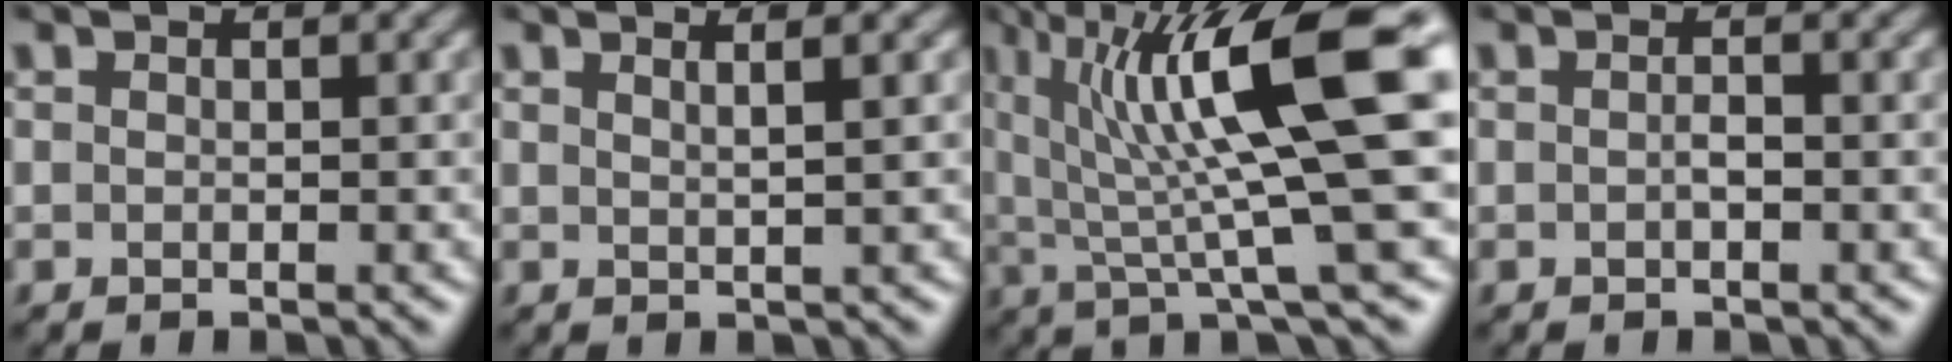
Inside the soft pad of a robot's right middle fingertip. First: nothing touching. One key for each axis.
{"total": 2.1, "fx": 1.2, "fy": 0.6, "fz": 1.6, "tx": -0.019, "ty": 0.009, "tz": 0.000}
{"total": 13.7, "fx": 4.5, "fy": 2.4, "fz": 12.7, "tx": -0.194, "ty": 0.012, "tz": 0.080}
{"total": 0.9, "fx": -0.2, "fy": 0.1, "fz": 0.8, "tx": -0.019, "ty": 0.001, "tz": -0.002}